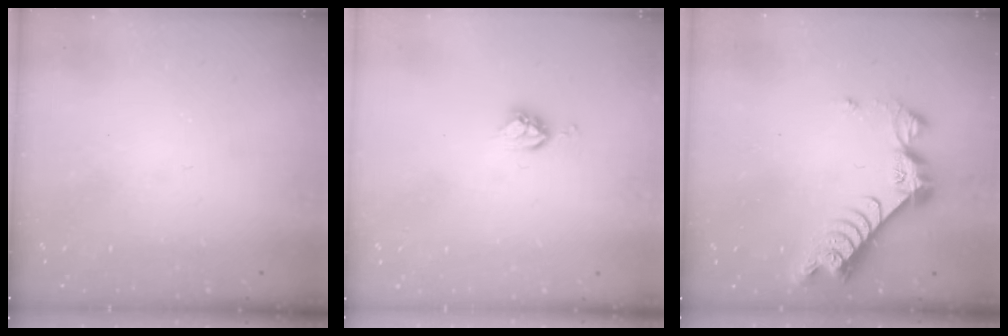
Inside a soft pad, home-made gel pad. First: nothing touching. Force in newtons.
{"total": 5.4, "press": 5.4, "slide": 0.1}
{"total": 9.7, "press": 9.7, "slide": 0.8}